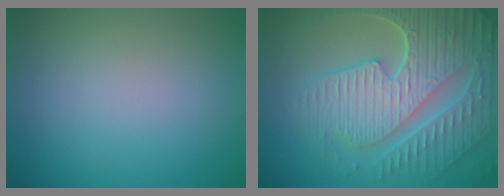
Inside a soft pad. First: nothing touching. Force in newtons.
{"total": 9.1, "press": 6.5, "slide": 6.3}